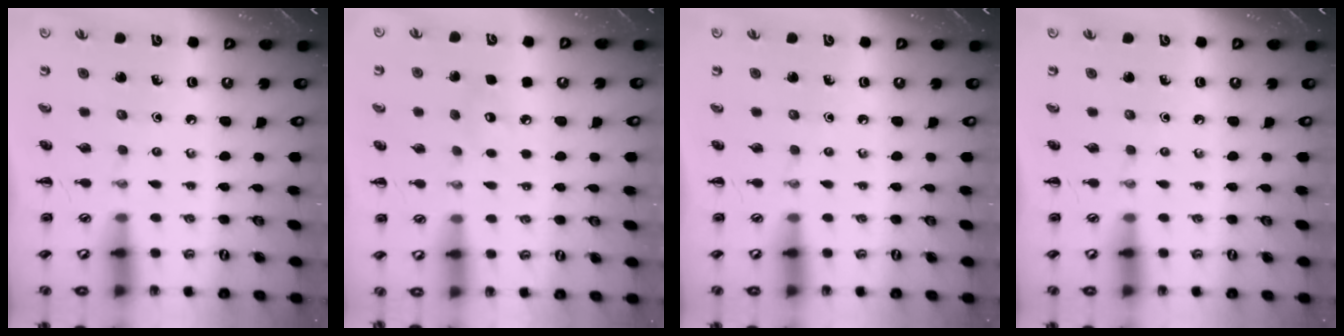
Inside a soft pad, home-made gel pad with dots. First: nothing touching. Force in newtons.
{"total": 4.8, "press": 4.6, "slide": 1.2}
{"total": 0.0}
{"total": 0.0}